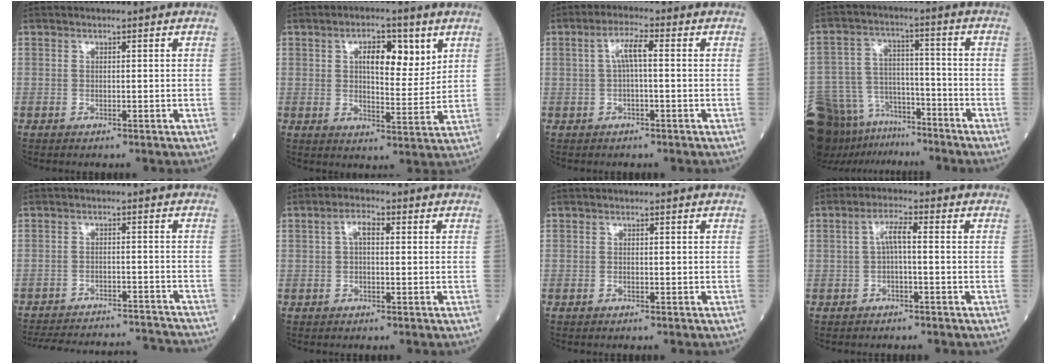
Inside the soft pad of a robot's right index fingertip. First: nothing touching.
{"total": 7.8, "force": [3.3, 3.0, 6.4], "torque": [-0.100, 0.002, 0.051]}
{"total": 4.0, "force": [0.4, 0.6, 3.9], "torque": [-0.076, 0.013, 0.008]}
{"total": 19.4, "force": [-14.8, 9.4, 8.3], "torque": [-0.212, -0.004, -0.249]}
{"total": 19.5, "force": [-18.5, 3.2, 5.1], "torque": [-0.115, -0.005, -0.246]}
{"total": 3.1, "force": [0.6, 1.3, 2.8], "torque": [-0.057, 0.016, 0.012]}
{"total": 0.0}
{"total": 3.4, "force": [0.0, 0.5, 3.4], "torque": [-0.063, 0.011, -0.001]}